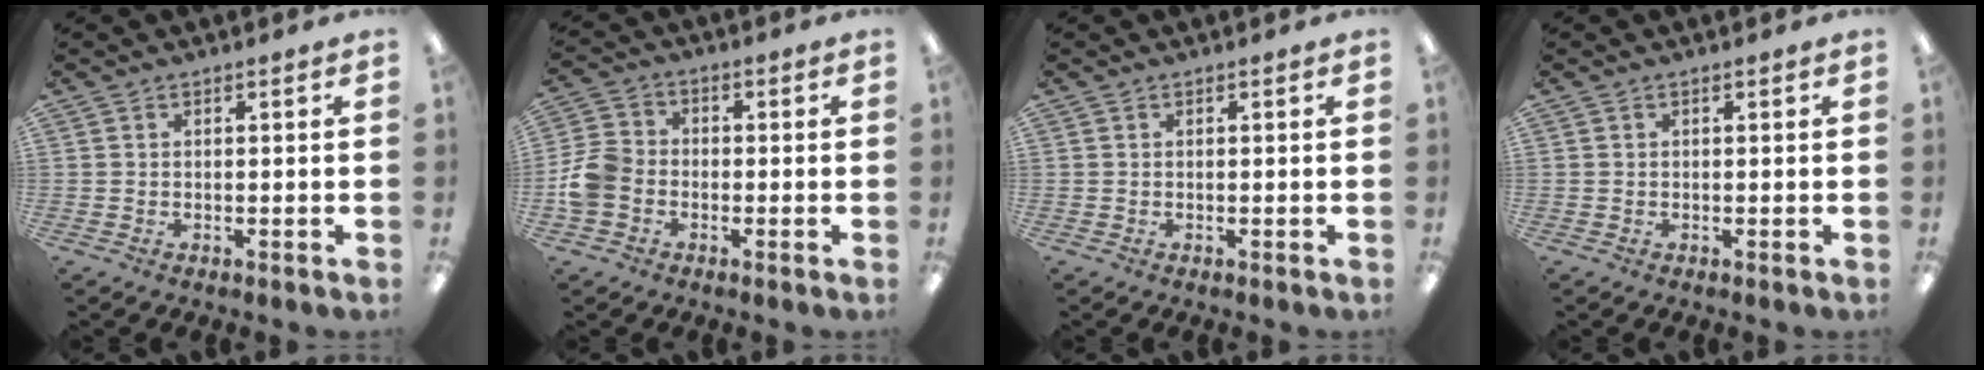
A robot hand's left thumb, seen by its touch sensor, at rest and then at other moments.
{"total": 7.8, "force": [-2.6, 6.3, 3.8], "torque": [-0.087, 0.026, -0.047]}
{"total": 0.0}
{"total": 0.0}